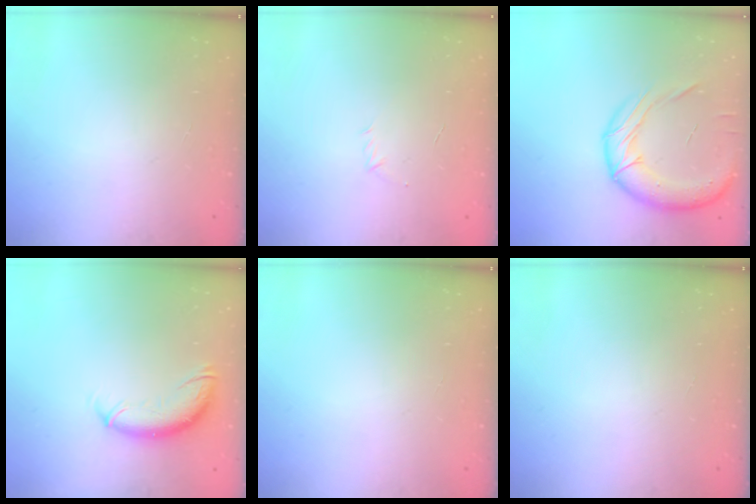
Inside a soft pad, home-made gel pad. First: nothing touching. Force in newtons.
{"total": 2.9, "press": 2.8, "slide": 0.7}
{"total": 18.1, "press": 17.9, "slide": 2.6}
{"total": 10.3, "press": 10.3, "slide": 1.2}
{"total": 0.0}
{"total": 0.0}